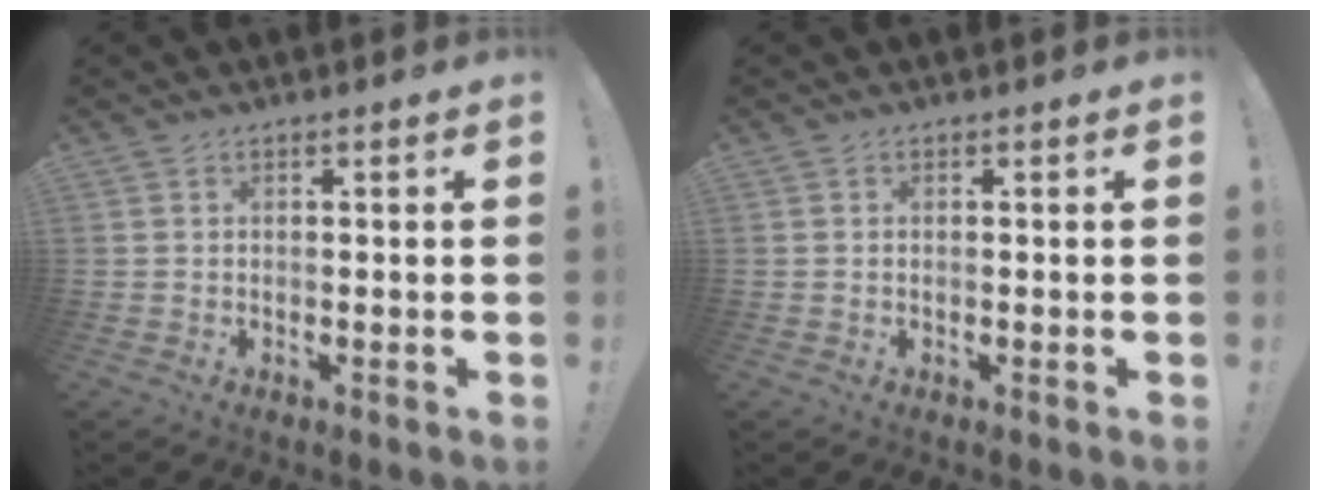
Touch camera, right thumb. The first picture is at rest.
{"total": 0.0}